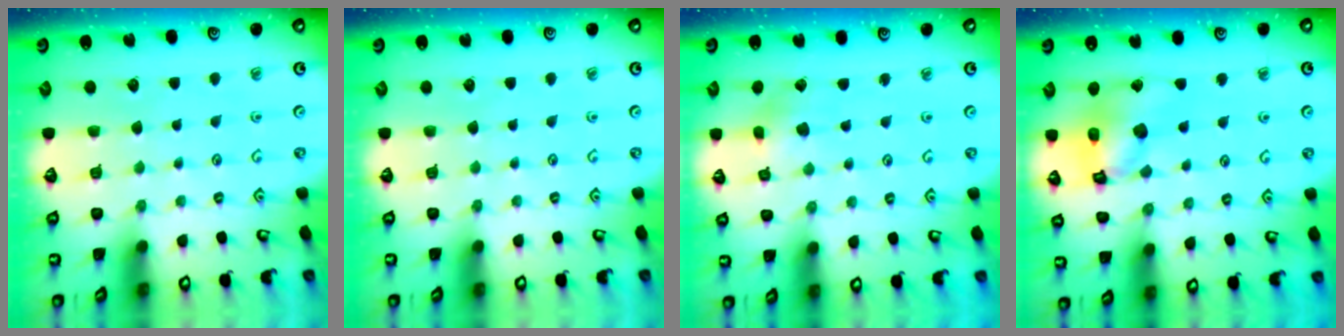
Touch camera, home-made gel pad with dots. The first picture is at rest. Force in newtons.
{"total": 0.0}
{"total": 3.0, "press": 2.9, "slide": 0.5}
{"total": 14.4, "press": 14.2, "slide": 2.2}